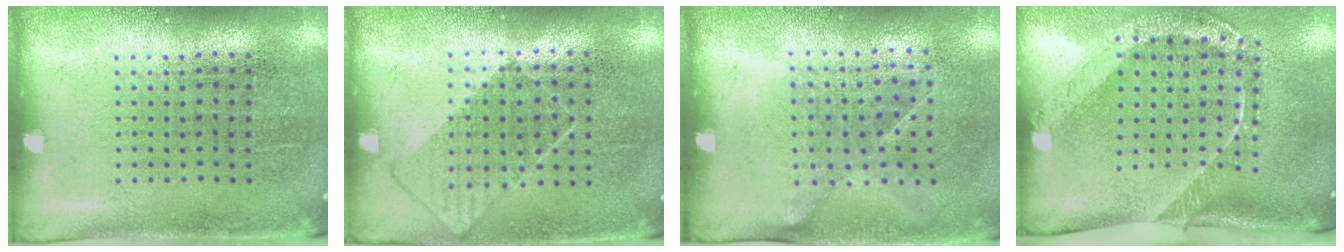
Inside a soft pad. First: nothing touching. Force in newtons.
{"total": 0.8, "press": 0.7, "slide": 0.5}
{"total": 1.2, "press": 0.9, "slide": 0.8}
{"total": 2.5, "press": 1.6, "slide": 1.9}